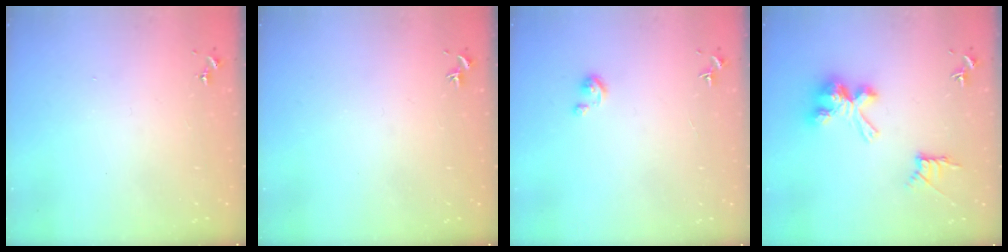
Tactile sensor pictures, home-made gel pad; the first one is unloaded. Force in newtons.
{"total": 0.0}
{"total": 2.7, "press": 2.6, "slide": 0.3}
{"total": 13.9, "press": 13.9, "slide": 0.3}